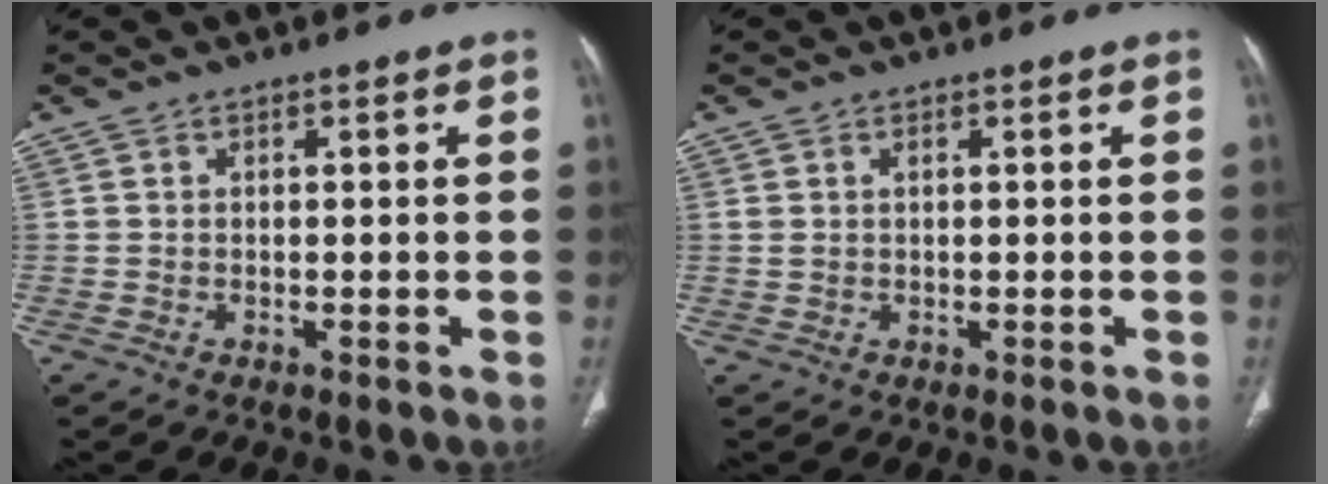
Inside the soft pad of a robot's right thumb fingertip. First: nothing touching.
{"total": 1.2, "force": [0.4, 0.7, 0.9], "torque": [-0.026, 0.009, 0.016]}